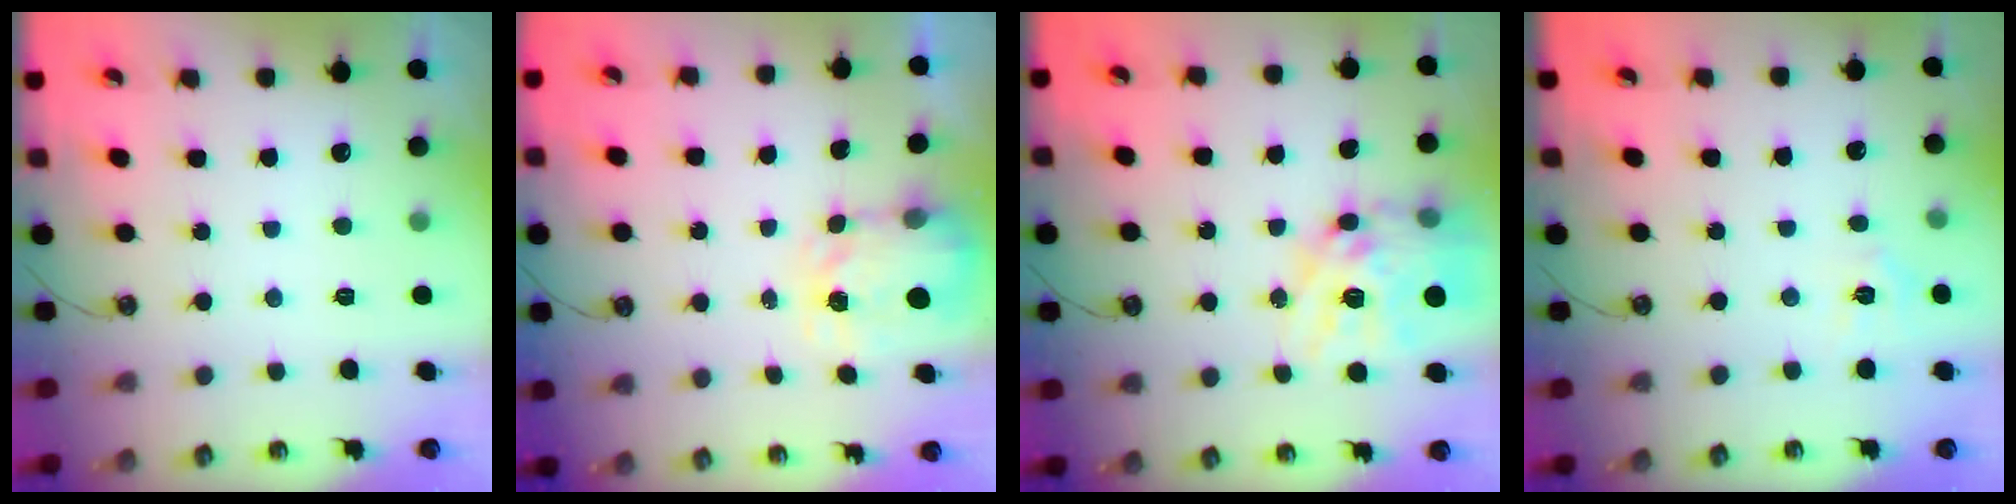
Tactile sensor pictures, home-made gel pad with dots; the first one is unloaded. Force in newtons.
{"total": 3.7, "press": 3.7, "slide": 0.5}
{"total": 18.0, "press": 17.9, "slide": 1.6}
{"total": 3.6, "press": 3.6, "slide": 0.5}